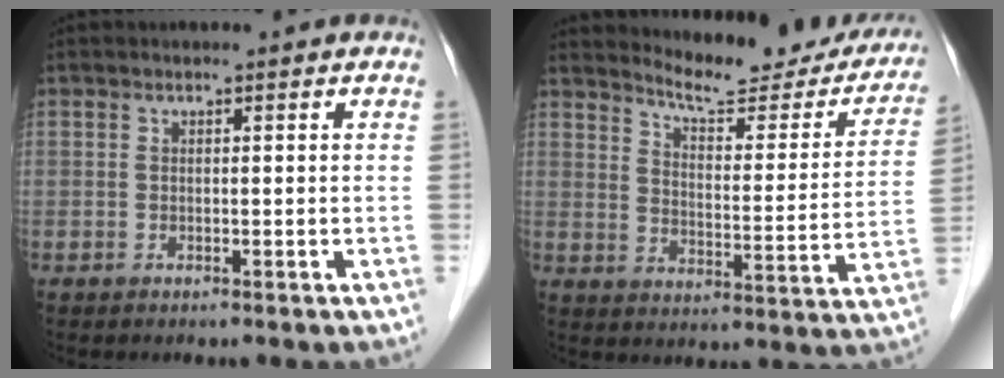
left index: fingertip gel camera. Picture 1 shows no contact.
{"total": 18.2, "force": [17.0, 3.7, 5.5], "torque": [-0.060, -0.057, 0.203]}